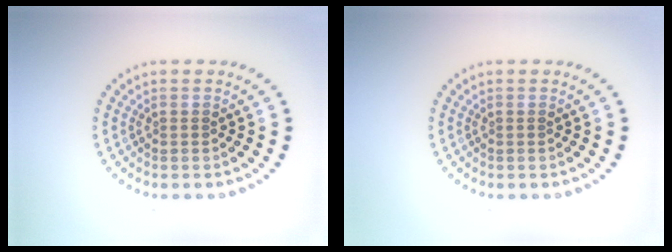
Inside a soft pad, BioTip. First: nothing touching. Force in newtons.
{"total": 0.0}